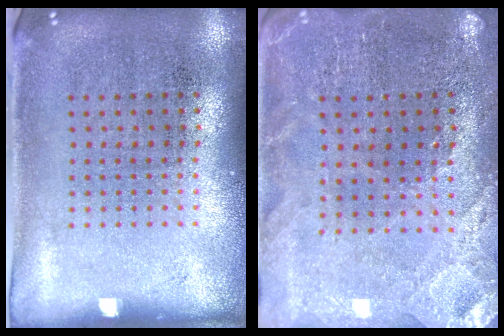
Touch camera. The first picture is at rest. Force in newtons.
{"total": 0.9, "press": 0.8, "slide": 0.2}